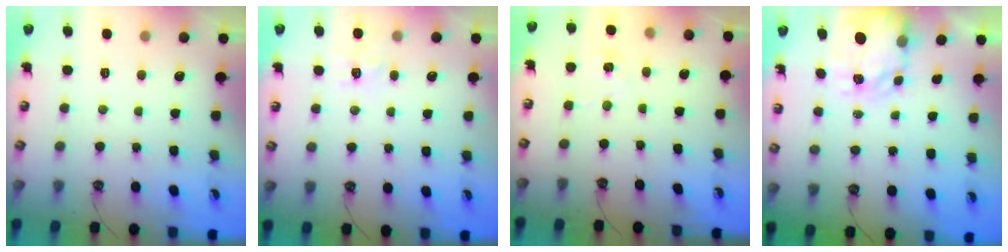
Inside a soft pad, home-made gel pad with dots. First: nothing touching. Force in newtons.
{"total": 7.6, "press": 7.6, "slide": 0.6}
{"total": 3.7, "press": 3.7, "slide": 0.4}
{"total": 4.0, "press": 4.0, "slide": 0.2}